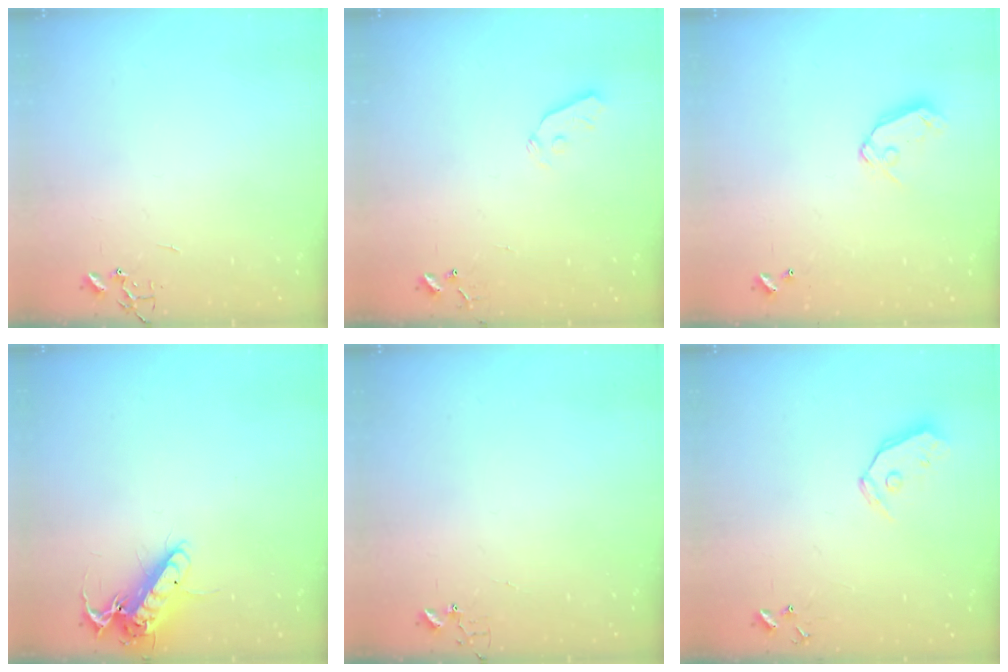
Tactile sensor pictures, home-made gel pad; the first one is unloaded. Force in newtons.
{"total": 3.8, "press": 3.7, "slide": 0.7}
{"total": 8.0, "press": 8.0, "slide": 1.0}
{"total": 14.3, "press": 14.2, "slide": 1.9}
{"total": 3.9, "press": 3.9, "slide": 0.3}
{"total": 7.7, "press": 7.6, "slide": 0.9}